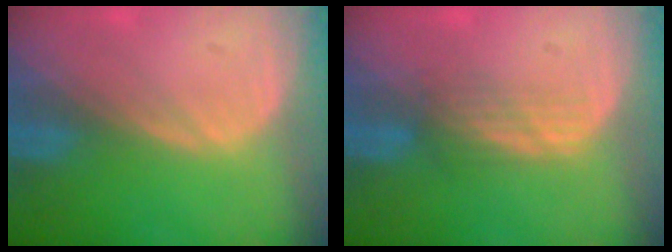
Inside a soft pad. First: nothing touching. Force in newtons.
{"total": 2.9, "press": 2.6, "slide": 1.3}